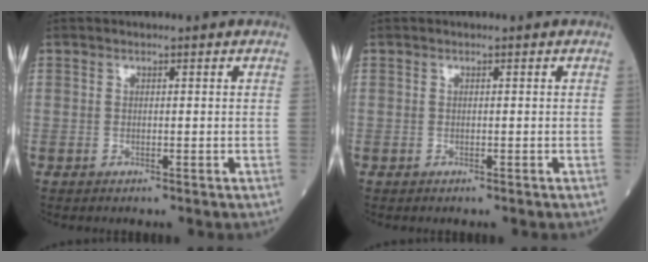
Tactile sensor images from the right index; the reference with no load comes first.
{"total": 0.0}